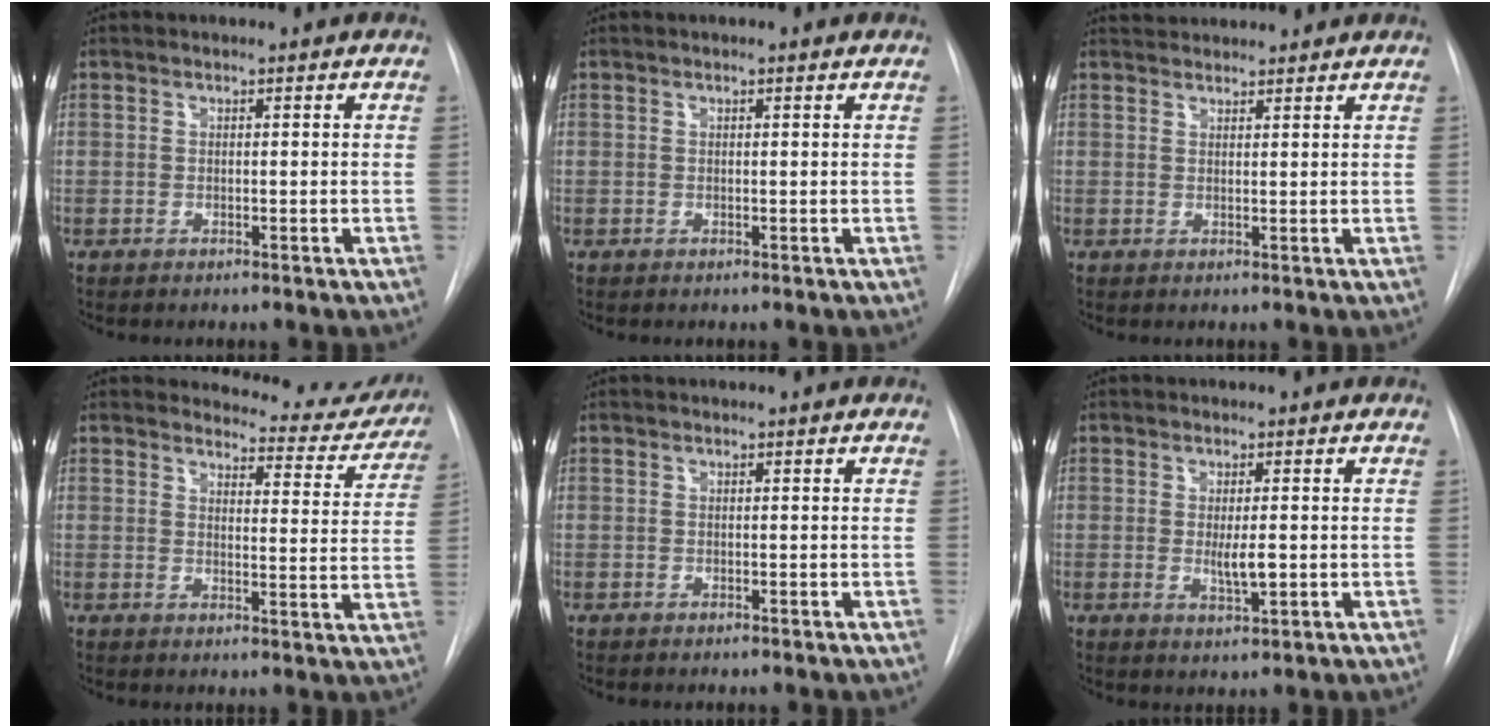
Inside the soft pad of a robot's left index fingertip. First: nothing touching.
{"total": 0.6, "force": [0.5, 0.0, 0.4], "torque": [-0.008, 0.005, 0.008]}
{"total": 5.9, "force": [5.7, 0.9, 1.1], "torque": [-0.016, 0.037, 0.079]}
{"total": 10.7, "force": [10.4, 2.4, 0.3], "torque": [0.020, -0.045, 0.102]}
{"total": 0.0}
{"total": 3.2, "force": [-0.1, 0.7, 3.1], "torque": [-0.054, -0.006, 0.000]}